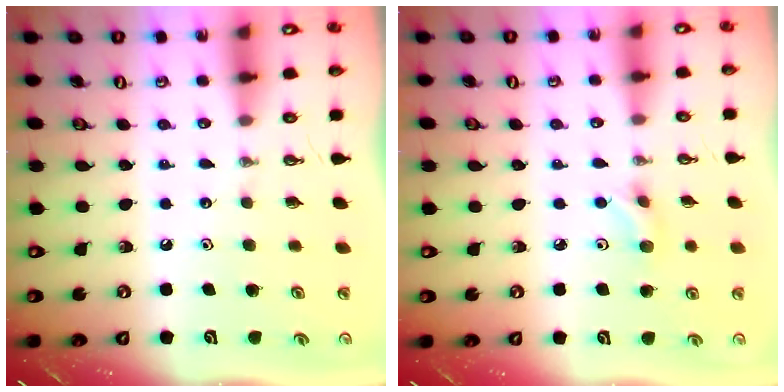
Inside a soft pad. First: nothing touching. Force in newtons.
{"total": 4.2, "press": 4.1, "slide": 0.7}